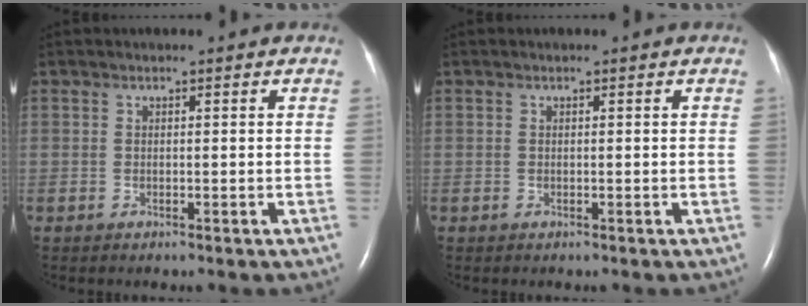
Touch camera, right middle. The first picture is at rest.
{"total": 0.0}